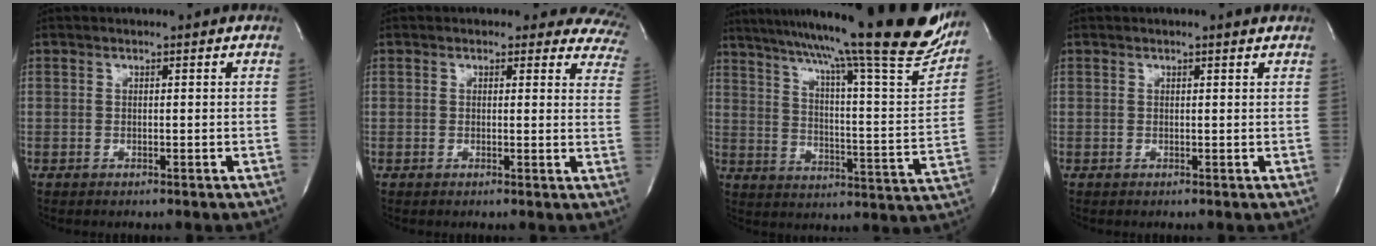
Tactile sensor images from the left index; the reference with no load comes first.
{"total": 10.9, "force": [9.8, 4.5, 1.9], "torque": [0.029, -0.035, 0.060]}
{"total": 28.5, "force": [23.5, 0.8, 16.2], "torque": [-0.257, -0.053, 0.312]}
{"total": 1.0, "force": [0.8, -0.1, 0.6], "torque": [-0.014, 0.002, 0.011]}